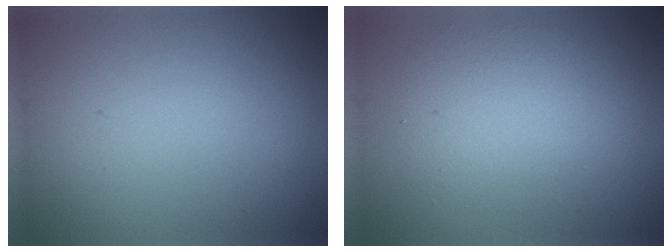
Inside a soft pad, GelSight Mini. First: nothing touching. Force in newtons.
{"total": 4.1, "press": 4.1, "slide": 0.3}